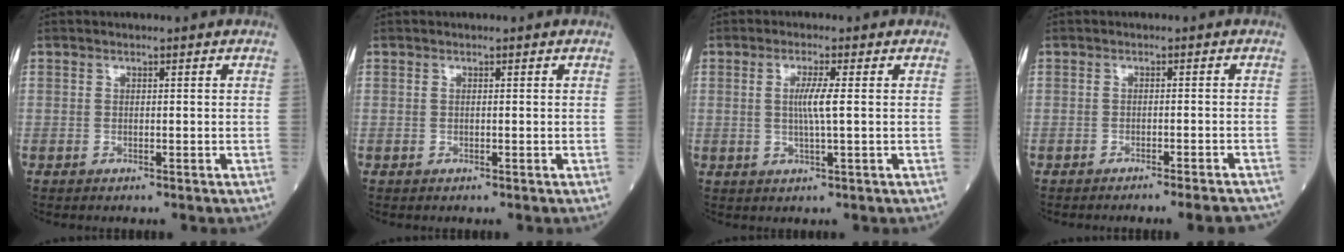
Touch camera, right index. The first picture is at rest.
{"total": 0.0}
{"total": 3.6, "force": [0.5, -0.3, 3.6], "torque": [-0.072, -0.005, 0.009]}
{"total": 6.9, "force": [-6.4, 0.3, 2.7], "torque": [-0.019, -0.010, -0.074]}